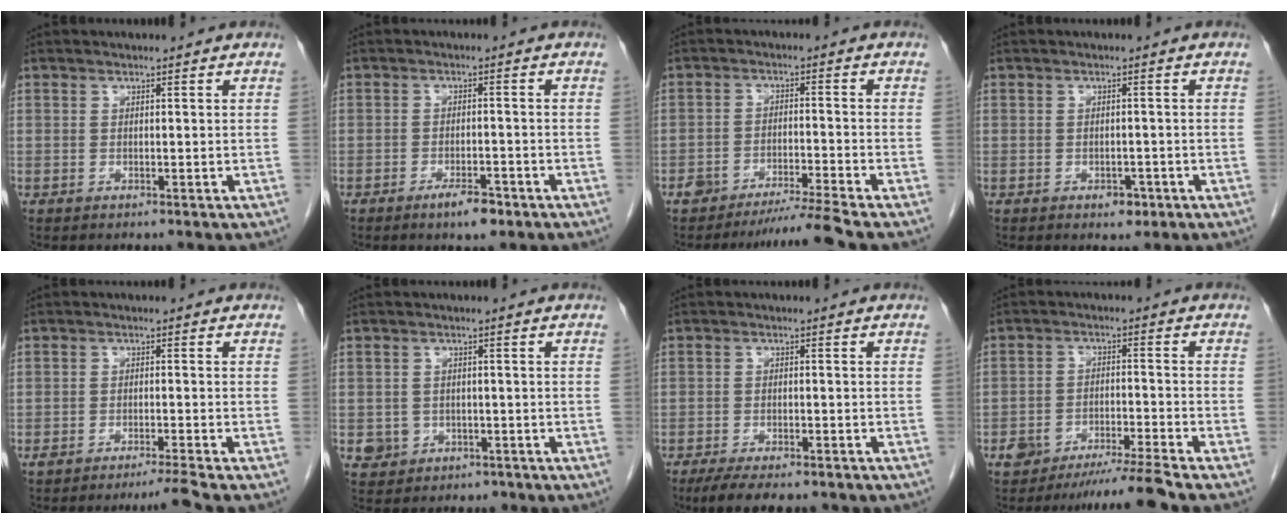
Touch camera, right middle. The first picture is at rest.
{"total": 3.9, "force": [-2.6, 1.0, 2.7], "torque": [-0.048, 0.000, -0.039]}
{"total": 5.6, "force": [-4.9, -1.6, 2.2], "torque": [-0.034, -0.015, -0.087]}
{"total": 2.1, "force": [-1.2, 1.2, 1.2], "torque": [-0.014, 0.003, -0.010]}
{"total": 3.4, "force": [-2.8, -1.3, 1.3], "torque": [-0.026, -0.011, -0.051]}
{"total": 3.6, "force": [-1.4, 3.3, 0.5], "torque": [-0.006, 0.010, -0.014]}
{"total": 9.0, "force": [-7.0, 2.7, 4.9], "torque": [-0.071, -0.010, -0.099]}
{"total": 6.3, "force": [-5.5, -1.2, 2.9], "torque": [-0.043, -0.016, -0.097]}